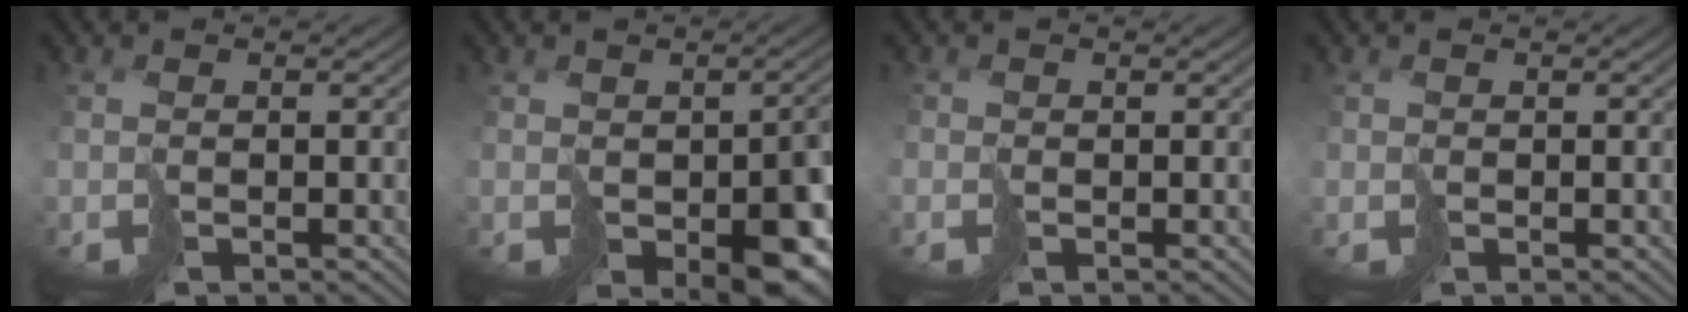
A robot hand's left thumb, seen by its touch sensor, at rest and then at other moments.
{"total": 8.3, "force": [-2.8, 4.7, 6.2], "torque": [-0.088, -0.031, -0.028]}
{"total": 0.7, "force": [-0.4, 0.6, 0.1], "torque": [-0.002, -0.003, -0.008]}
{"total": 0.6, "force": [-0.1, 0.5, -0.2], "torque": [0.004, -0.003, 0.000]}